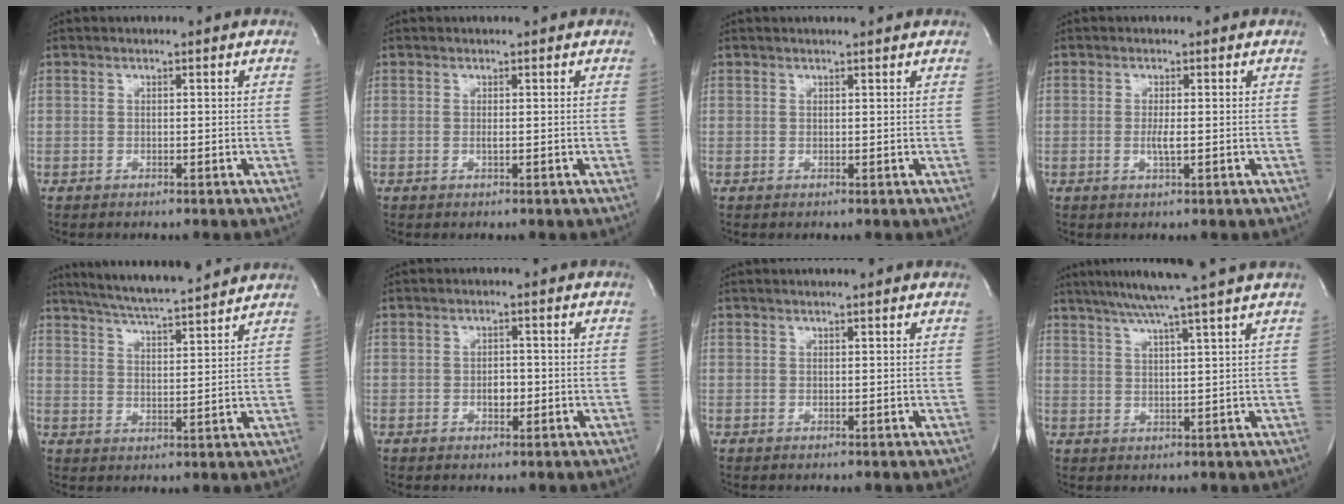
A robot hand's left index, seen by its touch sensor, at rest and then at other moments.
{"total": 0.5, "force": [0.2, 0.0, 0.5], "torque": [-0.015, 0.001, 0.003]}
{"total": 2.2, "force": [2.1, -0.2, 0.6], "torque": [-0.010, 0.005, 0.024]}
{"total": 1.8, "force": [-0.1, 0.1, 1.8], "torque": [-0.039, -0.003, -0.002]}
{"total": 13.3, "force": [12.1, 0.4, 5.5], "torque": [-0.100, 0.013, 0.182]}
{"total": 2.0, "force": [-0.5, 1.2, 1.5], "torque": [-0.023, 0.004, -0.005]}
{"total": 2.3, "force": [2.1, -0.1, 0.9], "torque": [-0.016, 0.016, 0.025]}
{"total": 10.8, "force": [8.7, -2.5, 5.9], "torque": [-0.097, -0.001, 0.122]}